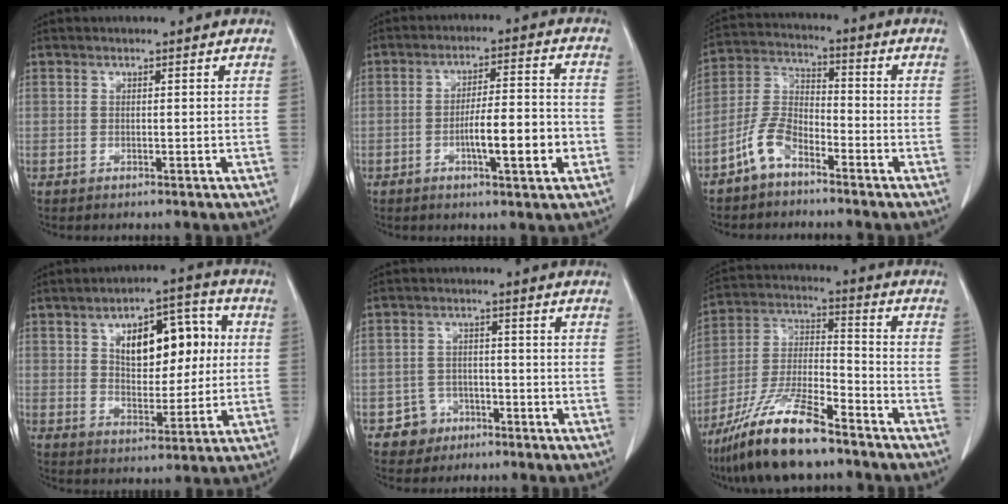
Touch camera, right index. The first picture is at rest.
{"total": 9.1, "force": [-2.8, 1.3, 8.6], "torque": [-0.138, 0.009, -0.044]}
{"total": 7.1, "force": [-4.8, 3.2, 4.0], "torque": [-0.099, 0.011, -0.103]}
{"total": 12.6, "force": [2.8, 6.4, 10.4], "torque": [-0.150, 0.029, 0.049]}
{"total": 4.3, "force": [-2.5, 3.5, -0.1], "torque": [0.010, 0.015, -0.038]}
{"total": 15.4, "force": [-11.3, 2.7, 10.1], "torque": [-0.206, -0.016, -0.207]}